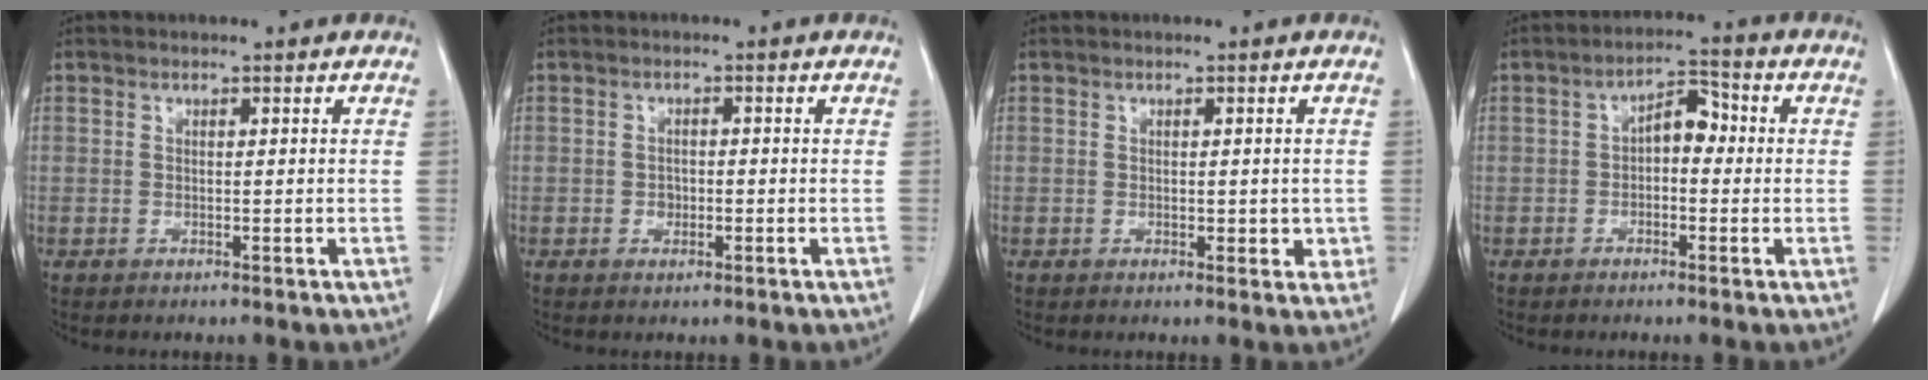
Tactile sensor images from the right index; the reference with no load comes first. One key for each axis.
{"total": 1.4, "fx": -0.5, "fy": 1.1, "fz": 0.8, "tx": -0.014, "ty": 0.002, "tz": -0.004}
{"total": 2.5, "fx": -0.1, "fy": 1.5, "fz": 1.9, "tx": -0.018, "ty": -0.002, "tz": 0.002}
{"total": 3.7, "fx": -0.2, "fy": 1.7, "fz": 3.2, "tx": -0.050, "ty": 0.019, "tz": -0.007}